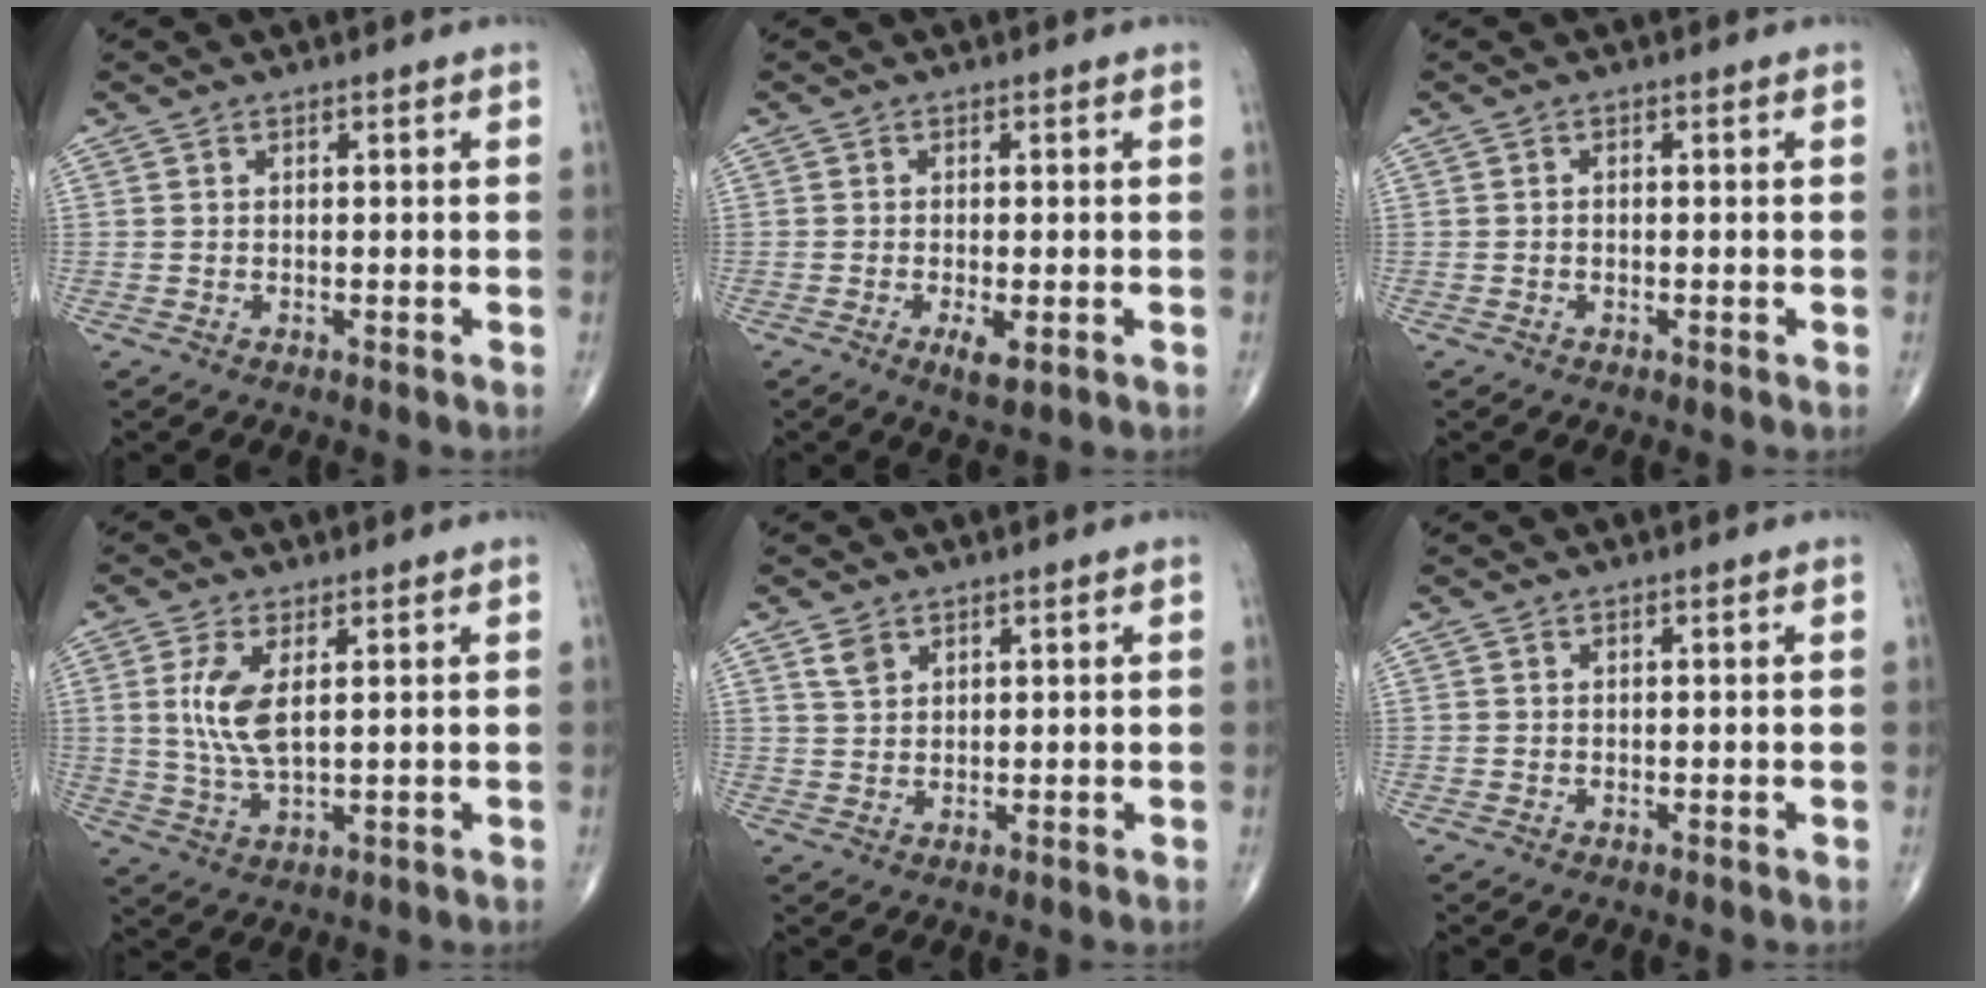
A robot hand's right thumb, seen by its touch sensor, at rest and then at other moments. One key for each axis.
{"total": 3.3, "fx": -1.1, "fy": 1.0, "fz": 2.9, "tx": -0.051, "ty": -0.006, "tz": -0.019}
{"total": 0.5, "fx": -0.2, "fy": 0.4, "fz": 0.3, "tx": -0.005, "ty": 0.003, "tz": -0.007}
{"total": 7.4, "fx": 1.7, "fy": 2.9, "fz": 6.6, "tx": -0.148, "ty": -0.014, "tz": 0.040}
{"total": 2.7, "fx": 1.7, "fy": 1.7, "fz": 1.2, "tx": -0.015, "ty": -0.005, "tz": 0.036}
{"total": 0.0}